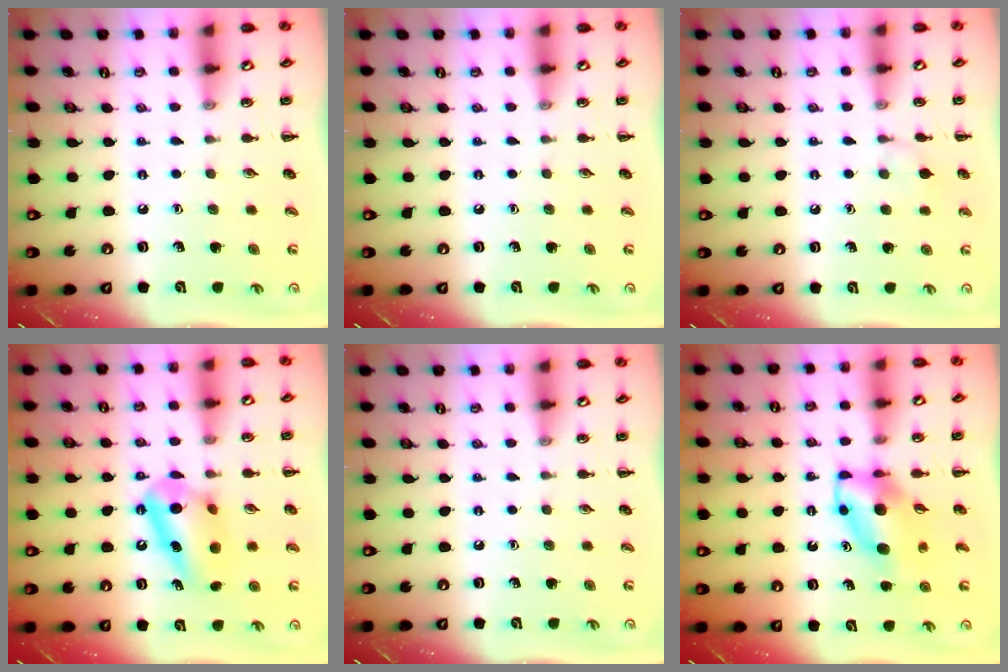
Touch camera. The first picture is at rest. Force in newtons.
{"total": 0.0}
{"total": 5.5, "press": 5.1, "slide": 2.0}
{"total": 11.1, "press": 11.1, "slide": 0.5}
{"total": 0.0}
{"total": 5.8, "press": 5.7, "slide": 1.4}